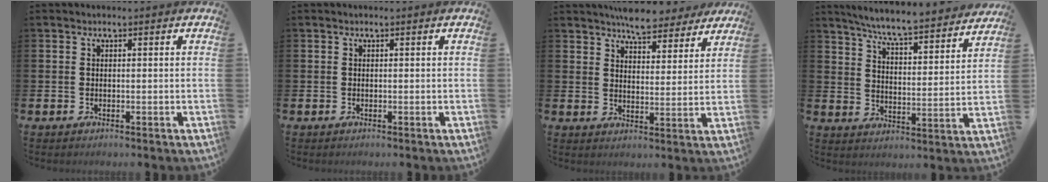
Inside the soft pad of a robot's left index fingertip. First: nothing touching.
{"total": 0.0}
{"total": 7.0, "force": [6.6, 1.8, 1.3], "torque": [-0.030, -0.039, 0.119]}
{"total": 7.0, "force": [6.7, -0.1, 2.1], "torque": [-0.065, -0.052, 0.113]}